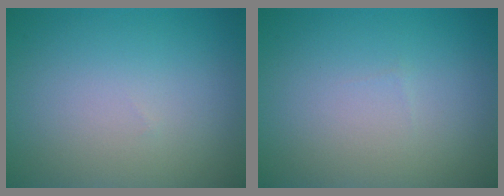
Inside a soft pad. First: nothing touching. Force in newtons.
{"total": 0.0}